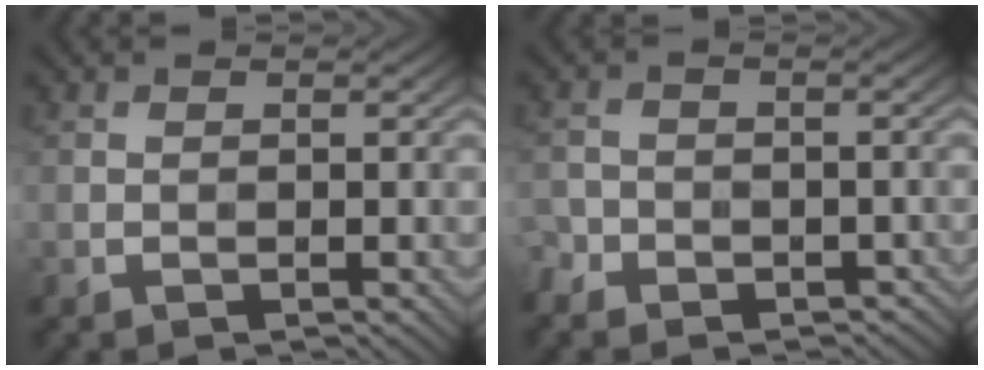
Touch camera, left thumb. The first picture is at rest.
{"total": 4.4, "force": [-3.3, 2.7, 1.1], "torque": [-0.016, -0.002, -0.052]}